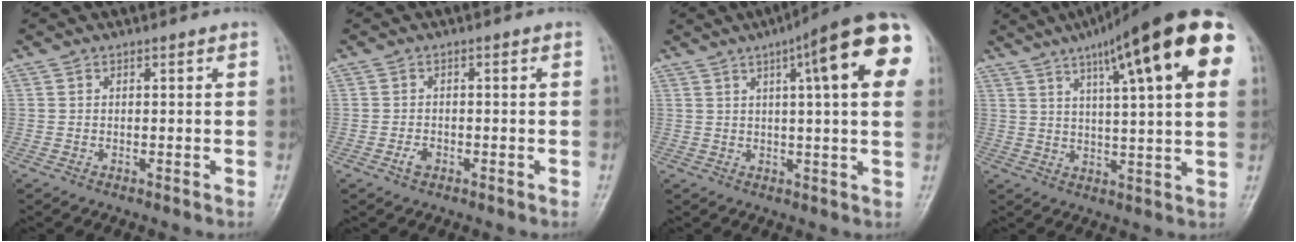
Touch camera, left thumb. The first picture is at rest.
{"total": 2.1, "force": [-1.1, 1.3, 1.2], "torque": [-0.021, 0.007, -0.021]}
{"total": 19.1, "force": [6.8, 3.9, 17.4], "torque": [-0.224, 0.009, 0.082]}
{"total": 23.7, "force": [10.7, 5.1, 20.5], "torque": [-0.293, -0.003, 0.152]}